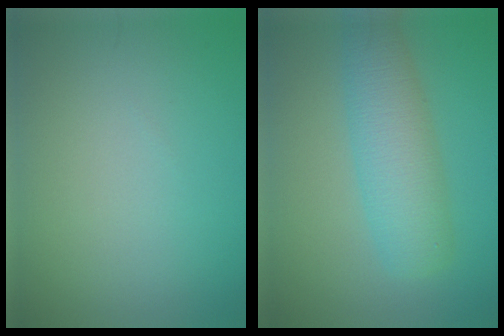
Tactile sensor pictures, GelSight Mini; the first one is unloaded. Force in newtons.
{"total": 5.4, "press": 5.4, "slide": 0.3}